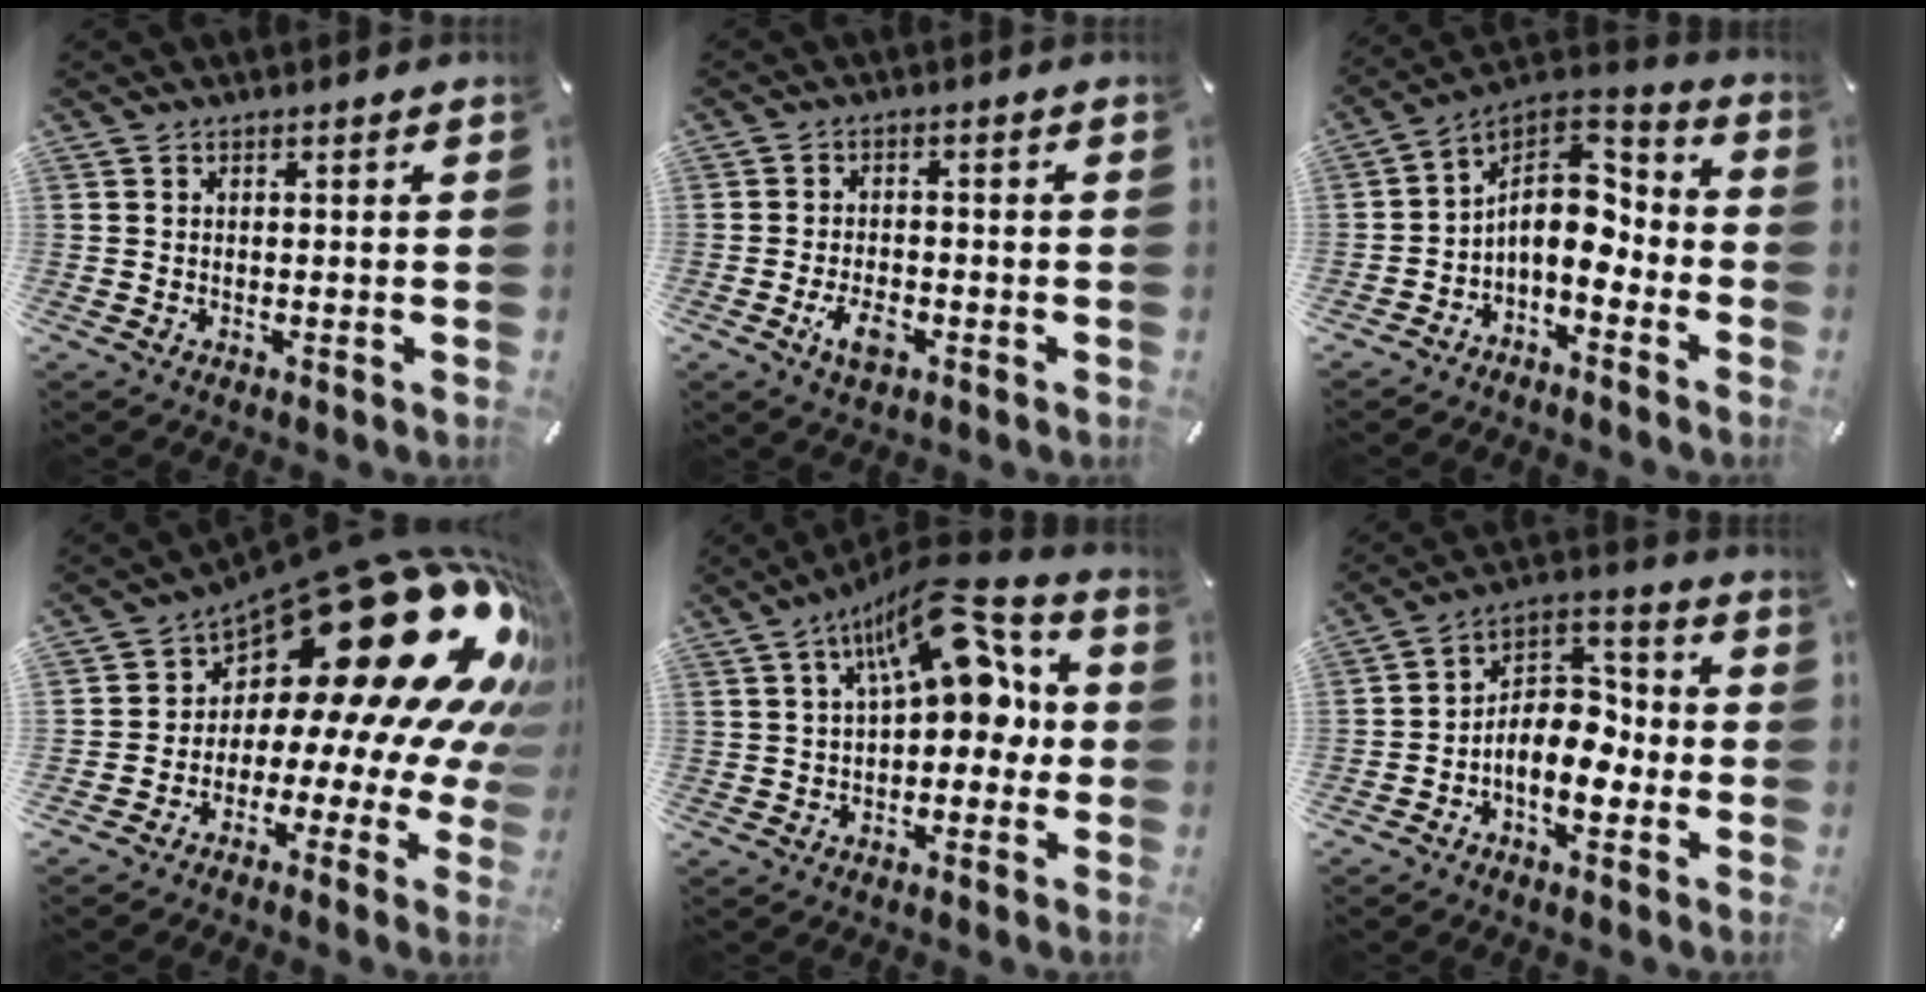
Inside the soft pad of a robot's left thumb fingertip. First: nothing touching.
{"total": 5.6, "force": [-2.5, 2.9, 4.0], "torque": [-0.082, 0.009, -0.045]}
{"total": 11.1, "force": [-1.6, 7.8, 7.8], "torque": [-0.122, -0.007, -0.032]}
{"total": 29.0, "force": [13.1, 13.4, 22.1], "torque": [-0.302, -0.131, 0.254]}
{"total": 16.8, "force": [7.7, 7.5, 12.9], "torque": [-0.188, -0.040, 0.127]}
{"total": 10.8, "force": [-3.9, 6.9, 7.4], "torque": [-0.120, 0.011, -0.071]}